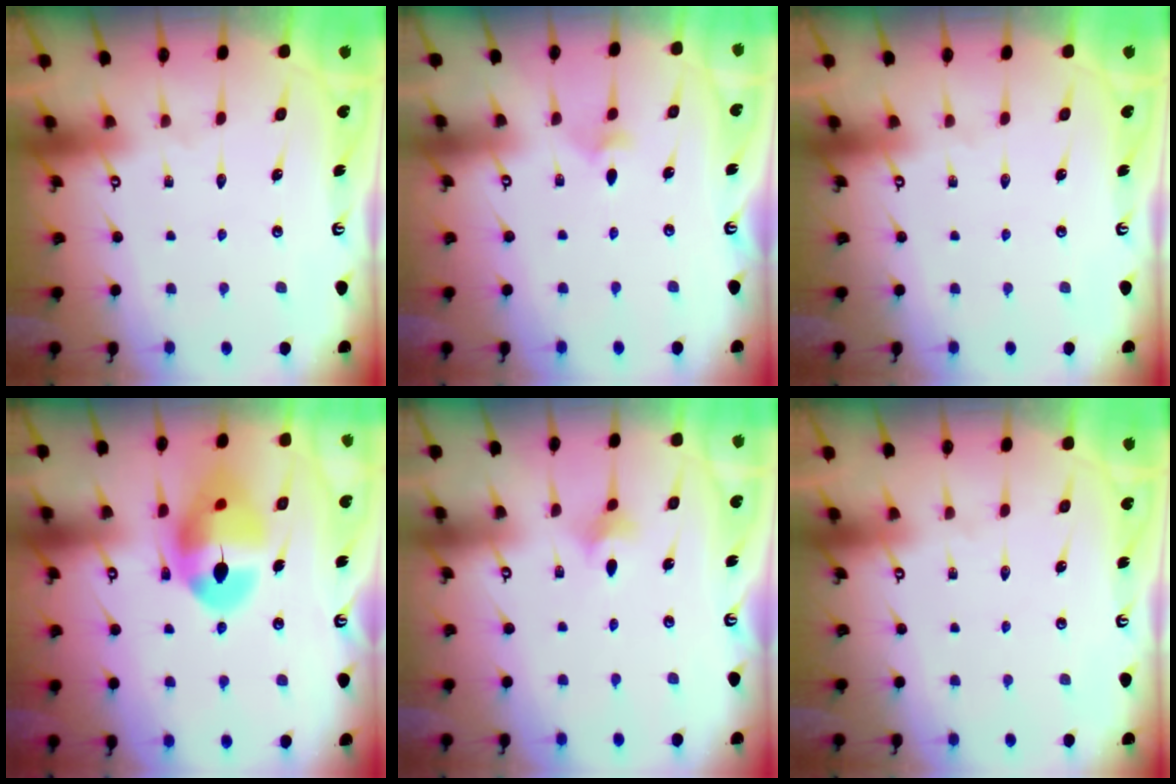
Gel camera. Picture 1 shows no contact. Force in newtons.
{"total": 2.9, "press": 2.8, "slide": 0.9}
{"total": 0.0}
{"total": 14.2, "press": 14.1, "slide": 1.7}
{"total": 3.4, "press": 3.4, "slide": 0.7}
{"total": 0.0}